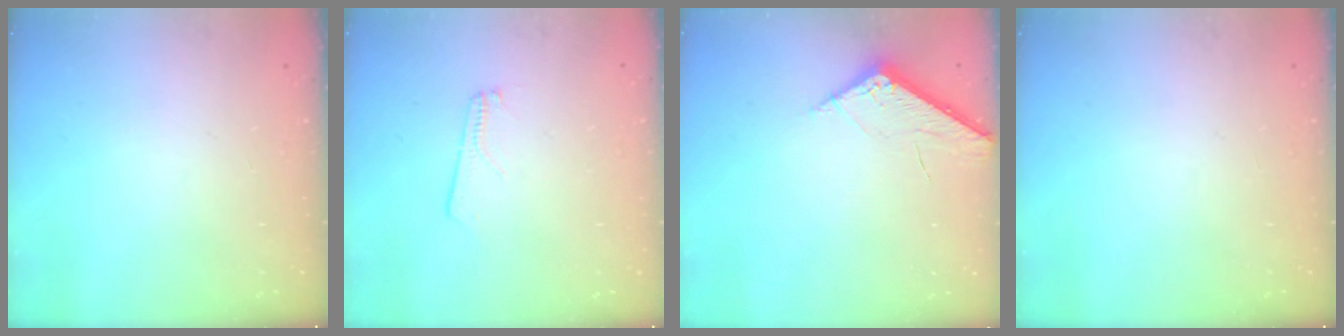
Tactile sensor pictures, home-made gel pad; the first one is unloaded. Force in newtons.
{"total": 2.8, "press": 2.8, "slide": 0.4}
{"total": 5.2, "press": 5.2, "slide": 0.6}
{"total": 0.0}